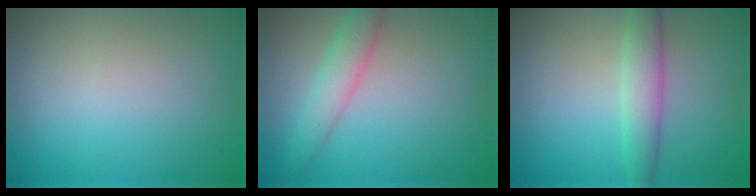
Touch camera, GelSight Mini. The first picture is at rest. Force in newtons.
{"total": 2.8, "press": 2.8, "slide": 0.0}
{"total": 3.2, "press": 3.1, "slide": 0.3}